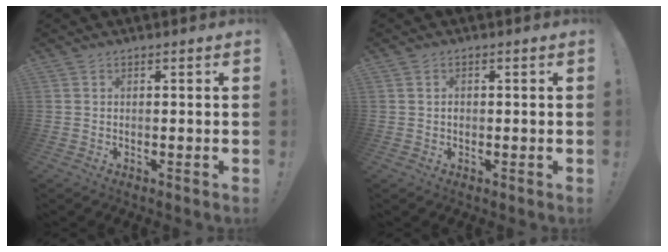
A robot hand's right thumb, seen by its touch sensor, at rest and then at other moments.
{"total": 1.1, "force": [-0.2, 1.0, 0.4], "torque": [-0.017, 0.008, -0.001]}